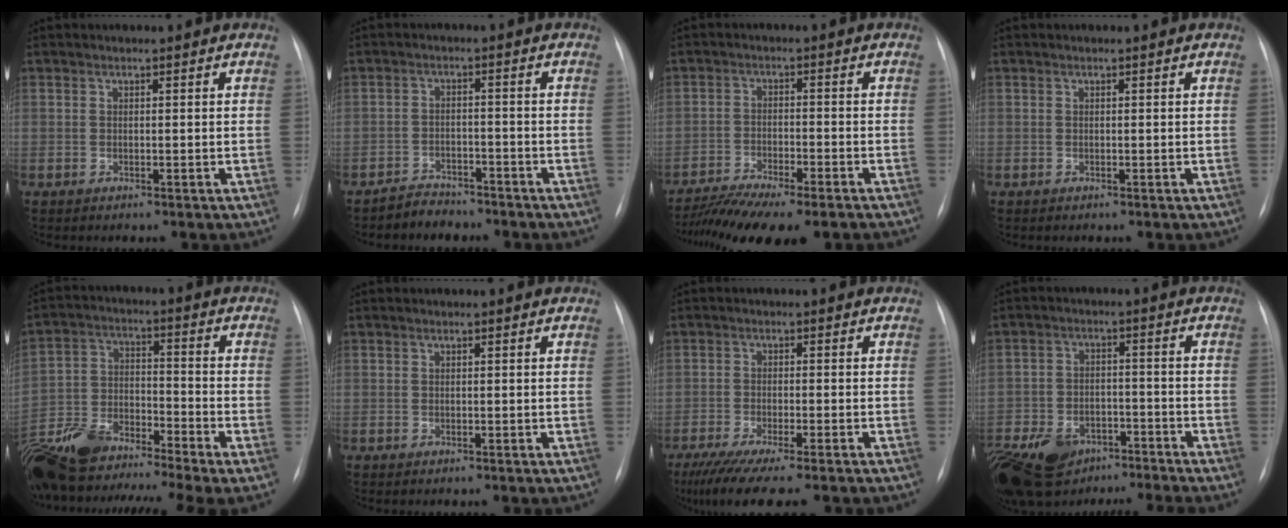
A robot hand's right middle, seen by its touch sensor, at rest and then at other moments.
{"total": 3.7, "force": [-3.4, 1.6, 0.0], "torque": [-0.007, 0.001, -0.054]}
{"total": 12.1, "force": [-10.0, 1.6, 6.6], "torque": [-0.108, -0.015, -0.154]}
{"total": 0.0}
{"total": 17.5, "force": [-13.3, 3.7, 10.9], "torque": [-0.236, 0.003, -0.240]}
{"total": 0.0}
{"total": 10.4, "force": [-8.1, 0.7, 6.5], "torque": [-0.094, -0.024, -0.126]}
{"total": 12.1, "force": [-9.4, 5.4, 5.3], "torque": [-0.104, -0.002, -0.164]}